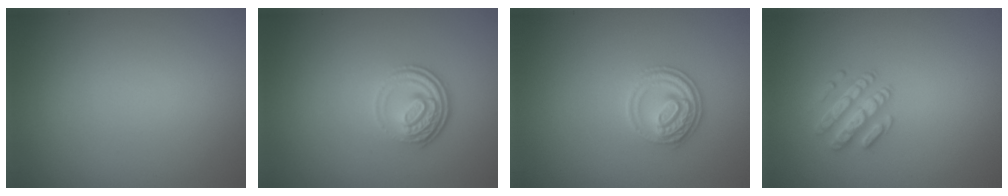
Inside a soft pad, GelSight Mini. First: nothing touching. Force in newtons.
{"total": 3.6, "press": 2.6, "slide": 2.5}
{"total": 2.8, "press": 2.7, "slide": 0.5}
{"total": 2.5, "press": 2.4, "slide": 0.5}